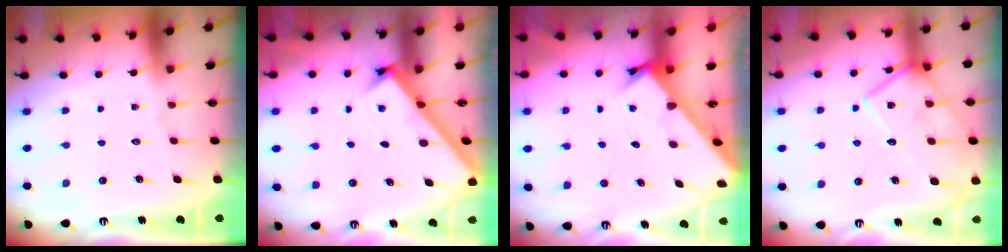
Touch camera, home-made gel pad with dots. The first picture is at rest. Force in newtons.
{"total": 2.4, "press": 2.4, "slide": 0.2}
{"total": 2.2, "press": 2.2, "slide": 0.2}
{"total": 15.8, "press": 15.8, "slide": 1.5}